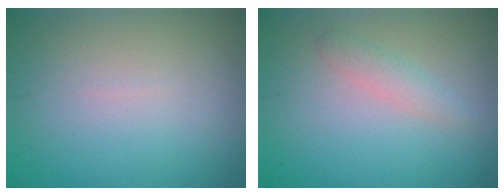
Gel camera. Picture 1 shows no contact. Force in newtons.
{"total": 1.6, "press": 1.6, "slide": 0.1}